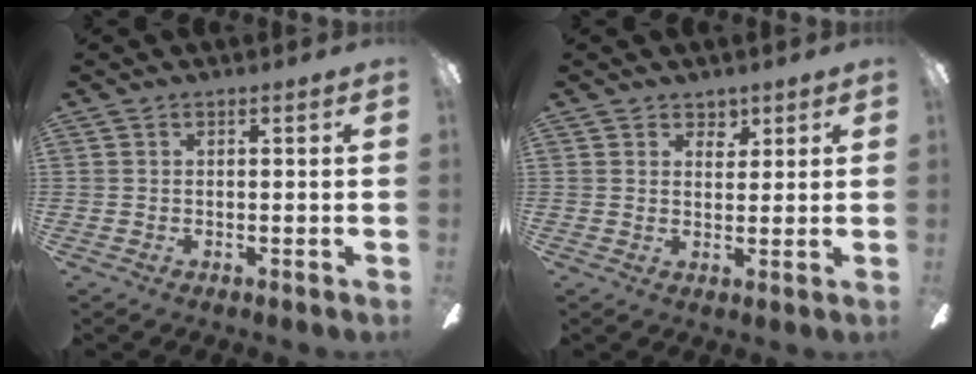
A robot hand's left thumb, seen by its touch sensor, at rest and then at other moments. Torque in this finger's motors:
{"motor_torque": [0.01, -0.26, -0.21, -0.32, -0.01]}